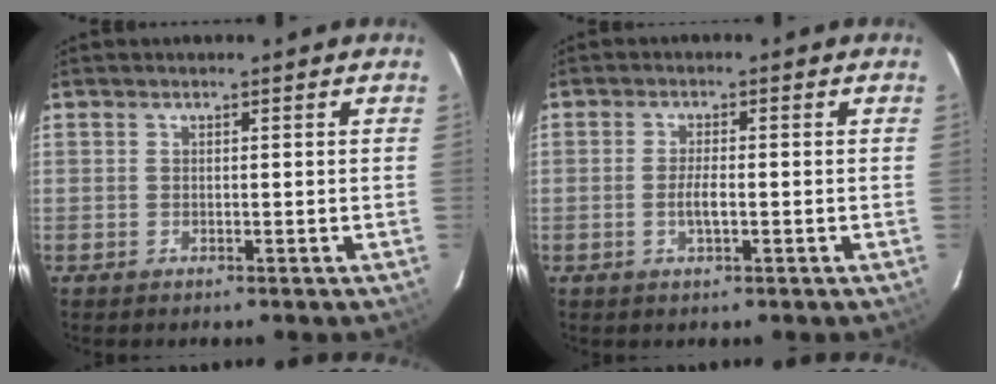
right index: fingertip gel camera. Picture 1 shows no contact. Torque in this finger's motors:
{"motor_torque": [0.55, -0.14, 0.27, 0.07]}